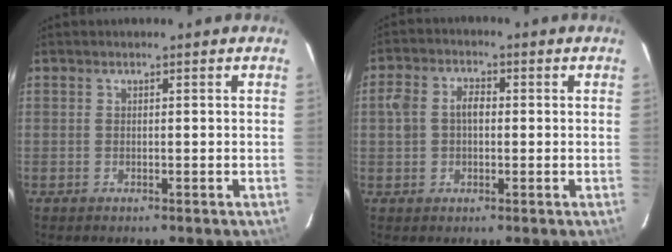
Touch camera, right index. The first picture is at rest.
{"total": 5.2, "force": [0.1, 3.7, 3.6], "torque": [-0.071, 0.016, 0.000]}